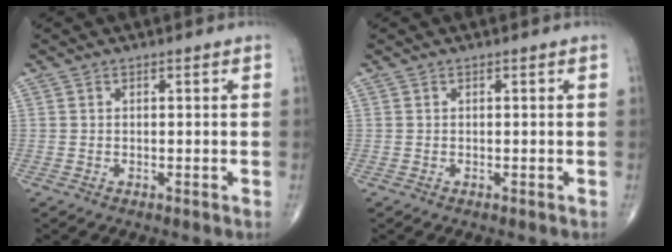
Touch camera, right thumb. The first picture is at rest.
{"total": 0.0}